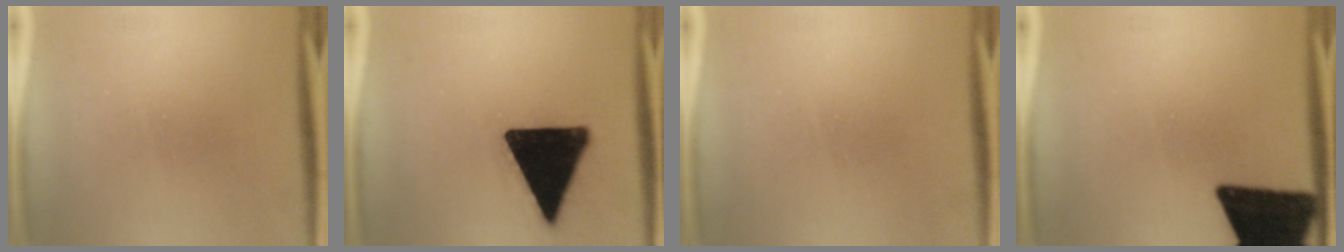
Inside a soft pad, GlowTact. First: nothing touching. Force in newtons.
{"total": 19.7}
{"total": 1.6}
{"total": 18.8}